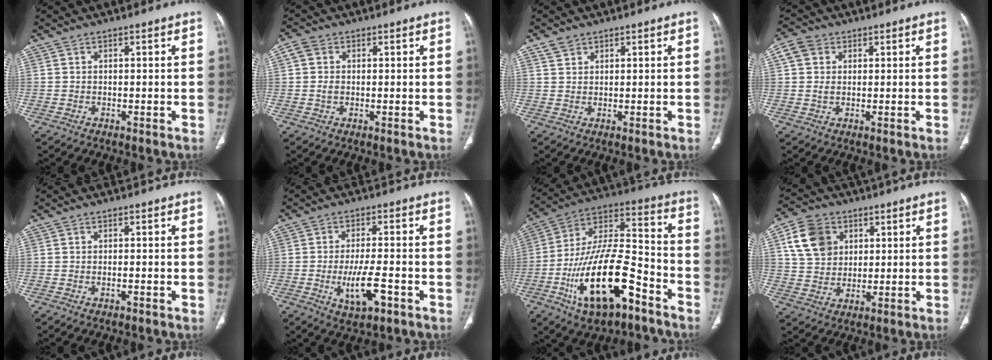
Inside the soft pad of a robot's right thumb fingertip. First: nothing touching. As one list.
[{"total": 3.2, "force": [0.3, 2.5, 1.9], "torque": [-0.042, 0.007, 0.003]}, {"total": 2.1, "force": [1.5, 1.3, 0.6], "torque": [-0.008, 0.000, 0.031]}, {"total": 4.5, "force": [1.5, 3.5, 2.5], "torque": [-0.045, 0.005, 0.027]}, {"total": 0.7, "force": [-0.3, 0.2, 0.6], "torque": [-0.015, 0.002, -0.004]}, {"total": 8.0, "force": [-2.7, 2.7, 7.0], "torque": [-0.126, 0.003, -0.042]}, {"total": 22.2, "force": [-10.3, 9.2, 17.4], "torque": [-0.319, 0.067, -0.173]}, {"total": 10.7, "force": [3.8, 8.6, 5.2], "torque": [-0.072, -0.004, 0.075]}]